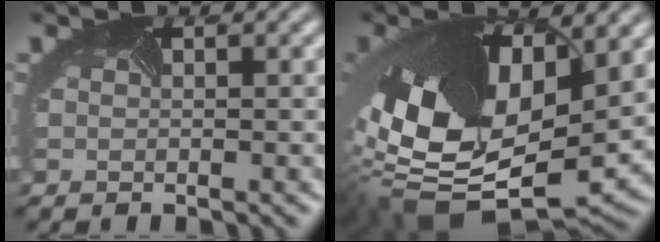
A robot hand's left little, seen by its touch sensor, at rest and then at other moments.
{"total": 15.9, "force": [0.7, 9.3, 12.9], "torque": [-0.297, -0.025, 0.024]}